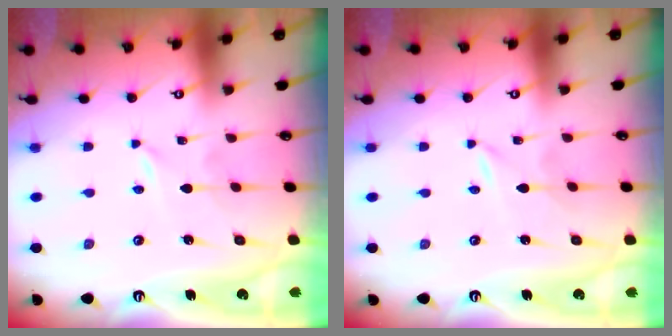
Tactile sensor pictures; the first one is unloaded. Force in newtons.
{"total": 0.0}